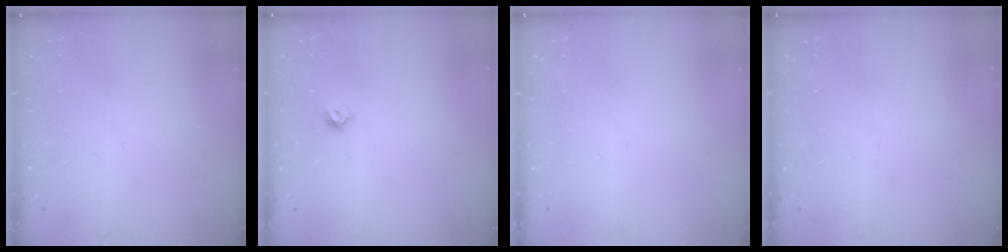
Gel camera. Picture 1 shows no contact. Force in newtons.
{"total": 4.8, "press": 4.8, "slide": 0.6}
{"total": 0.0}
{"total": 0.0}